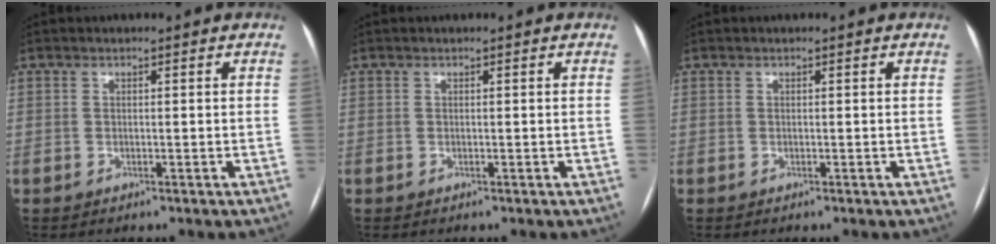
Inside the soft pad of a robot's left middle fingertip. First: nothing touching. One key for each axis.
{"total": 0.0}
{"total": 0.0}